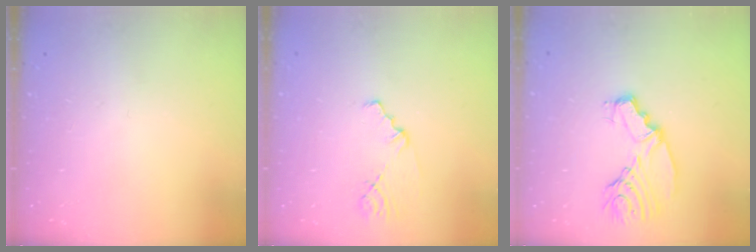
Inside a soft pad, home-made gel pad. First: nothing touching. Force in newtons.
{"total": 1.1, "press": 1.1, "slide": 0.2}
{"total": 8.7, "press": 8.7, "slide": 0.3}